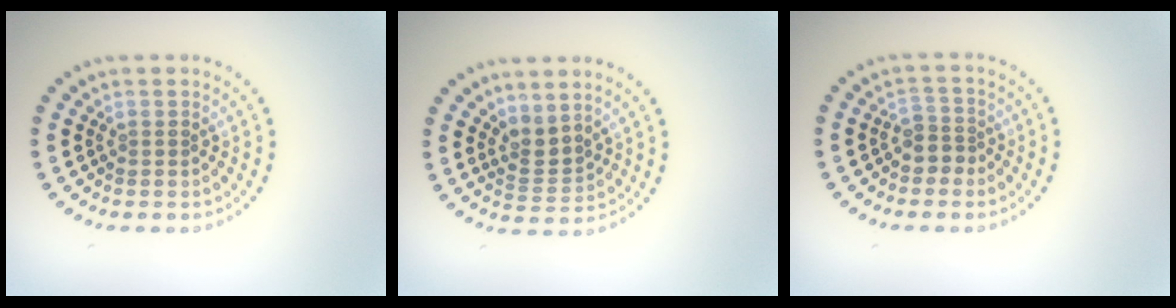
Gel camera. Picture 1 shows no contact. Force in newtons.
{"total": 2.3, "press": 1.5, "slide": 1.7}
{"total": 2.0, "press": 1.6, "slide": 1.1}